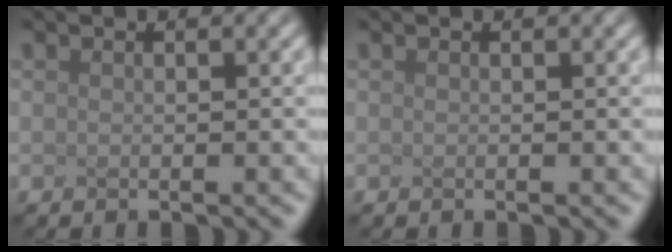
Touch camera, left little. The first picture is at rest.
{"total": 0.0}